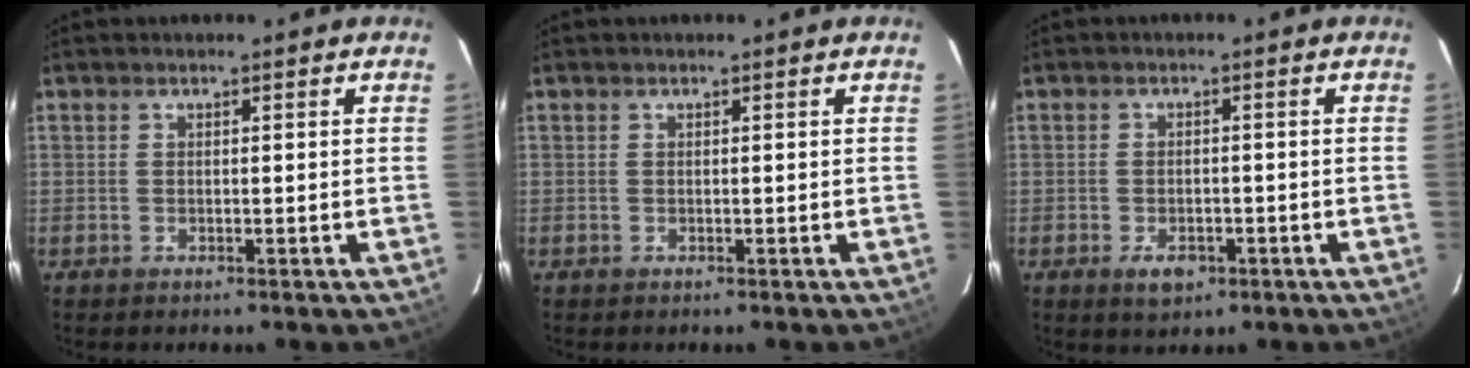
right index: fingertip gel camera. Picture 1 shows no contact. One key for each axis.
{"total": 0.0}
{"total": 4.1, "fx": -2.0, "fy": 2.4, "fz": 2.6, "tx": -0.053, "ty": -0.005, "tz": -0.028}